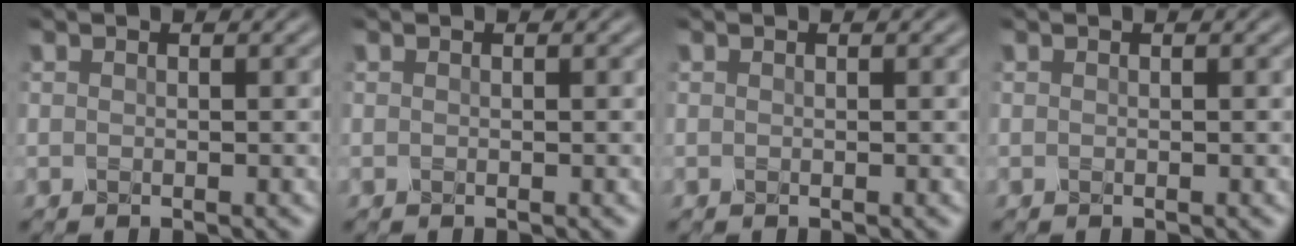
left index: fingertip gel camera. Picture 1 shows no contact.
{"total": 0.0}
{"total": 0.0}
{"total": 0.0}